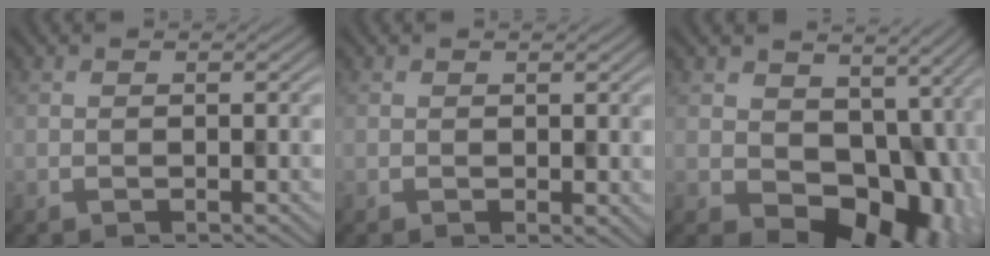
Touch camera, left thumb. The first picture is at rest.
{"total": 1.2, "force": [-0.1, 0.5, 1.0], "torque": [-0.018, -0.003, 0.002]}
{"total": 11.2, "force": [0.4, 8.3, 7.6], "torque": [-0.110, -0.038, 0.021]}